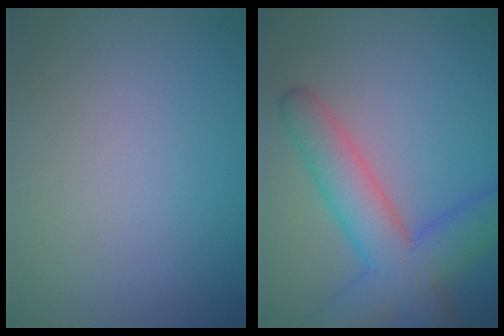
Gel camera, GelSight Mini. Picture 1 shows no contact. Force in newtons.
{"total": 7.0, "press": 7.0, "slide": 0.4}